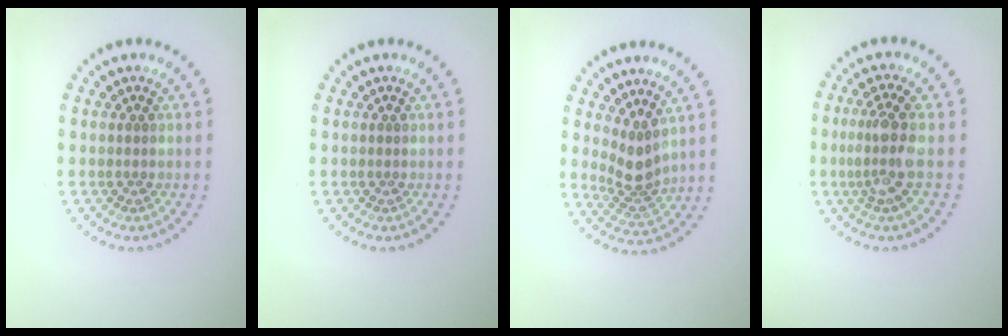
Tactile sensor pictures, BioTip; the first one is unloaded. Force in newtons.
{"total": 0.0}
{"total": 2.8, "press": 2.1, "slide": 1.9}
{"total": 3.3, "press": 2.5, "slide": 2.2}